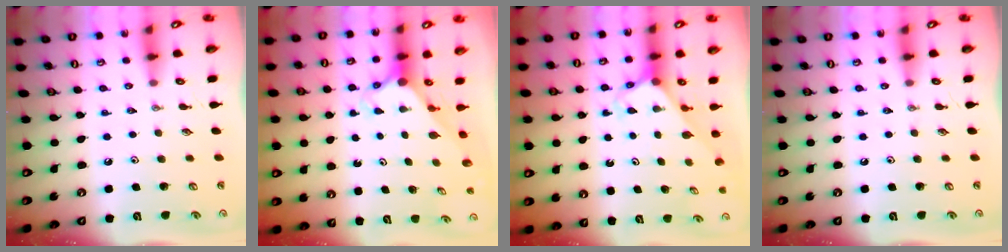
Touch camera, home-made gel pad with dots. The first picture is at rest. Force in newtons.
{"total": 2.7, "press": 2.7, "slide": 0.2}
{"total": 2.7, "press": 2.7, "slide": 0.1}
{"total": 0.0}